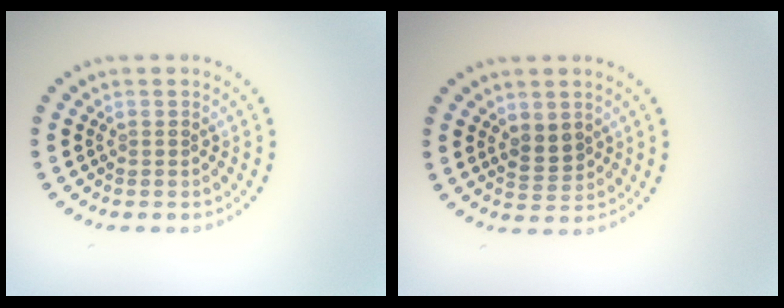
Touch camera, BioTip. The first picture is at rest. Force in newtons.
{"total": 2.1, "press": 2.0, "slide": 0.6}